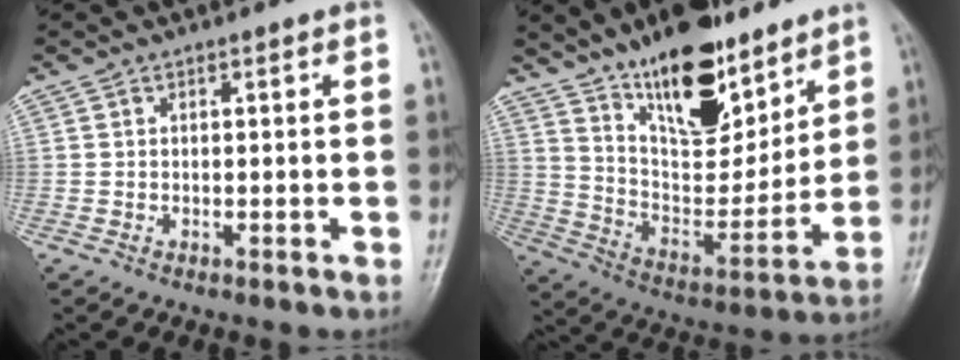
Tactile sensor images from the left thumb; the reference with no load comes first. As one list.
[{"total": 20.4, "force": [13.8, 8.6, 12.4], "torque": [-0.144, -0.085, 0.238]}]